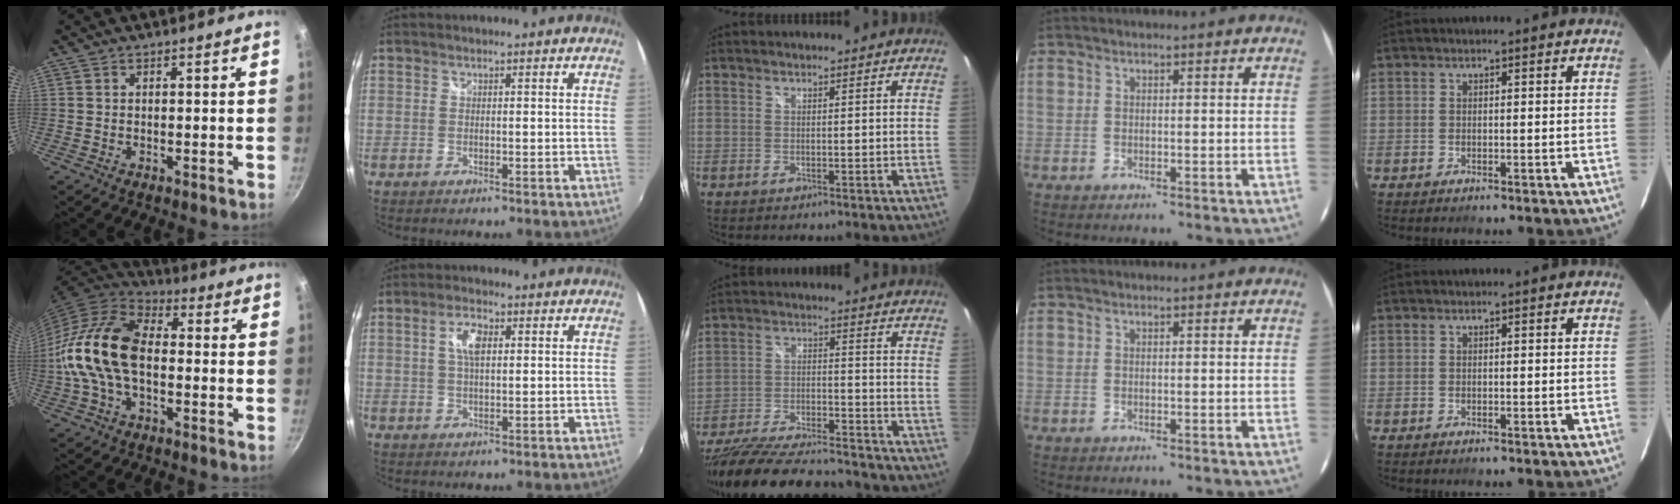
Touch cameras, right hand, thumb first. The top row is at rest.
{"thumb": {"total": 17.6, "force": [-1.6, 11.0, 13.7], "torque": [-0.251, 0.038, -0.044]}, "index": {"total": 4.4, "force": [1.2, 2.0, 3.8], "torque": [-0.071, 0.008, 0.021]}, "middle": {"total": 25.8, "force": [-22.0, 6.3, 12.0], "torque": [-0.233, -0.047, -0.331]}}